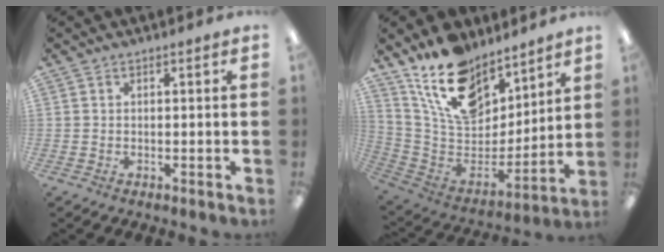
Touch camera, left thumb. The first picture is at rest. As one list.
[{"total": 18.7, "force": [13.5, 9.9, 8.4], "torque": [-0.169, -0.081, 0.249]}]